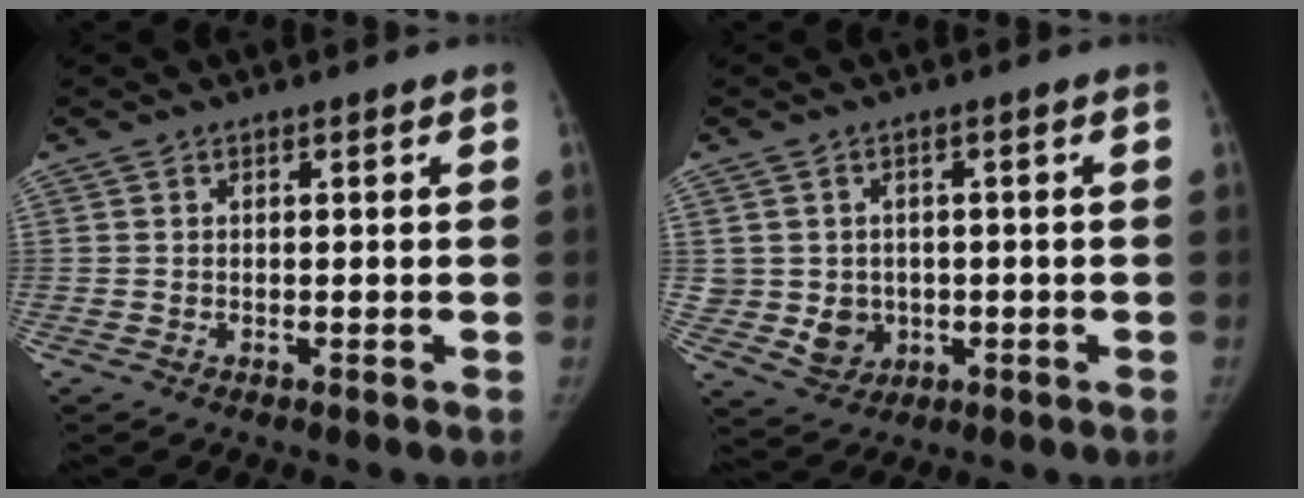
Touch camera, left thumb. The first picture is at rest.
{"total": 6.0, "force": [-0.5, 5.6, 2.1], "torque": [-0.008, 0.004, 0.008]}